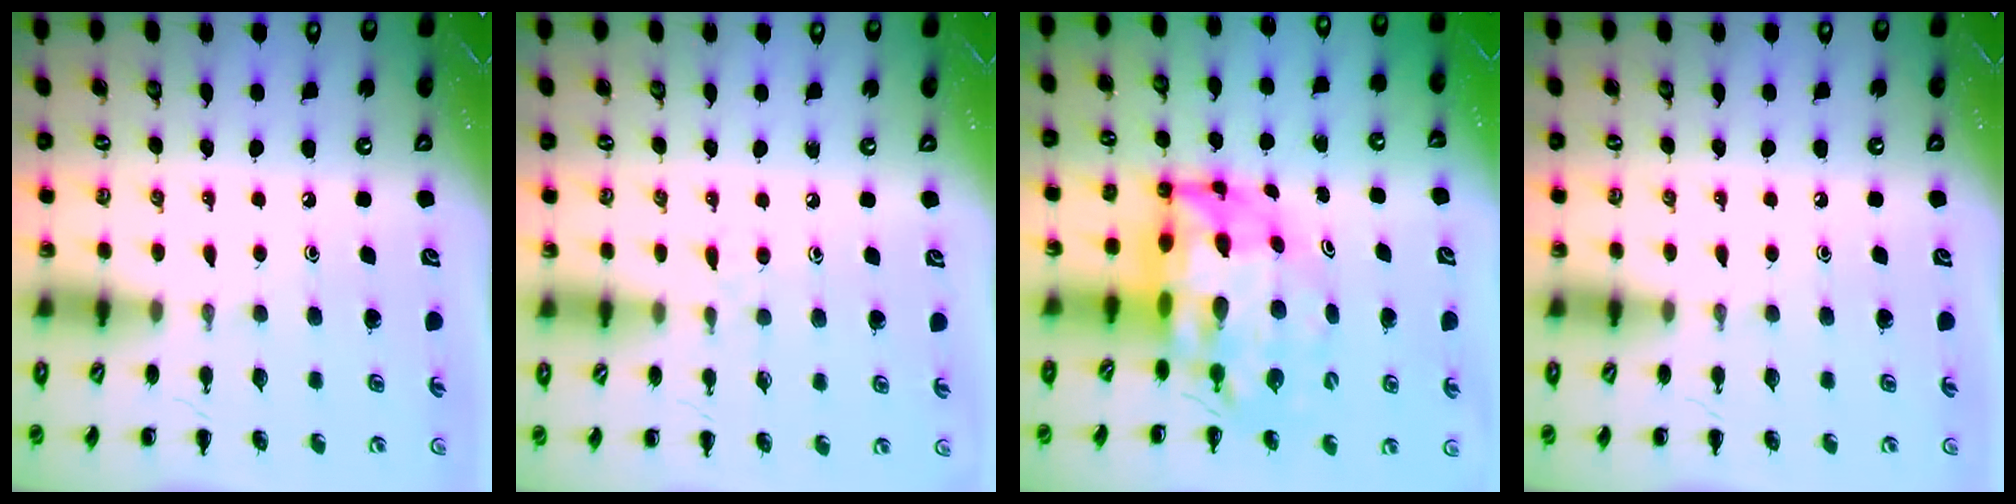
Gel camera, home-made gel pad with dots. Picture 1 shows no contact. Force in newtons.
{"total": 3.4, "press": 3.0, "slide": 1.6}
{"total": 9.7, "press": 9.2, "slide": 2.9}
{"total": 0.0}